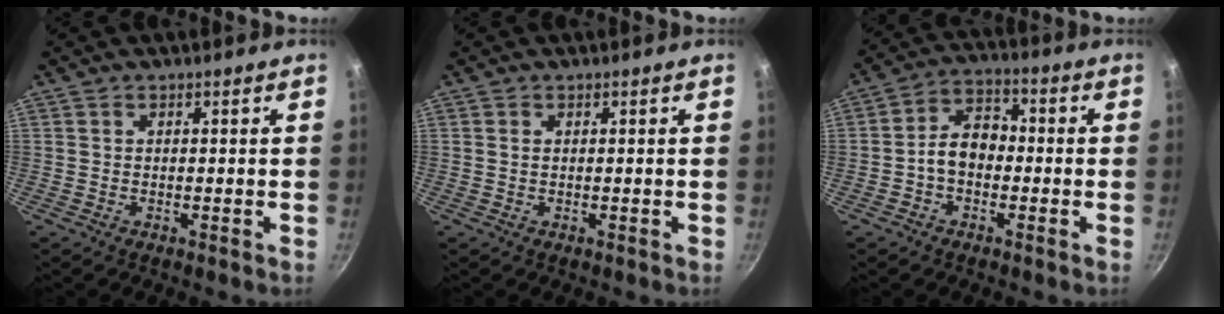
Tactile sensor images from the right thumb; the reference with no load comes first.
{"total": 0.7, "force": [0.2, 0.4, 0.5], "torque": [-0.010, 0.001, 0.003]}
{"total": 7.4, "force": [-1.4, 5.3, 5.0], "torque": [-0.054, 0.033, -0.038]}